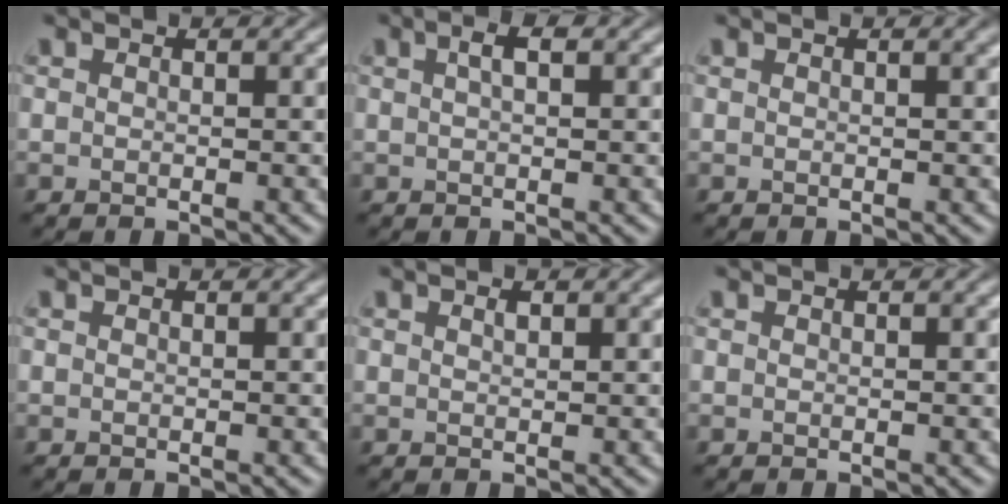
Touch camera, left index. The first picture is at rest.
{"total": 1.5, "force": [0.5, 0.4, 1.4], "torque": [-0.026, 0.007, 0.010]}
{"total": 0.7, "force": [0.4, 0.2, 0.6], "torque": [-0.005, 0.005, 0.006]}
{"total": 0.0}
{"total": 0.6, "force": [0.3, 0.2, 0.4], "torque": [-0.008, -0.001, 0.008]}
{"total": 0.0}